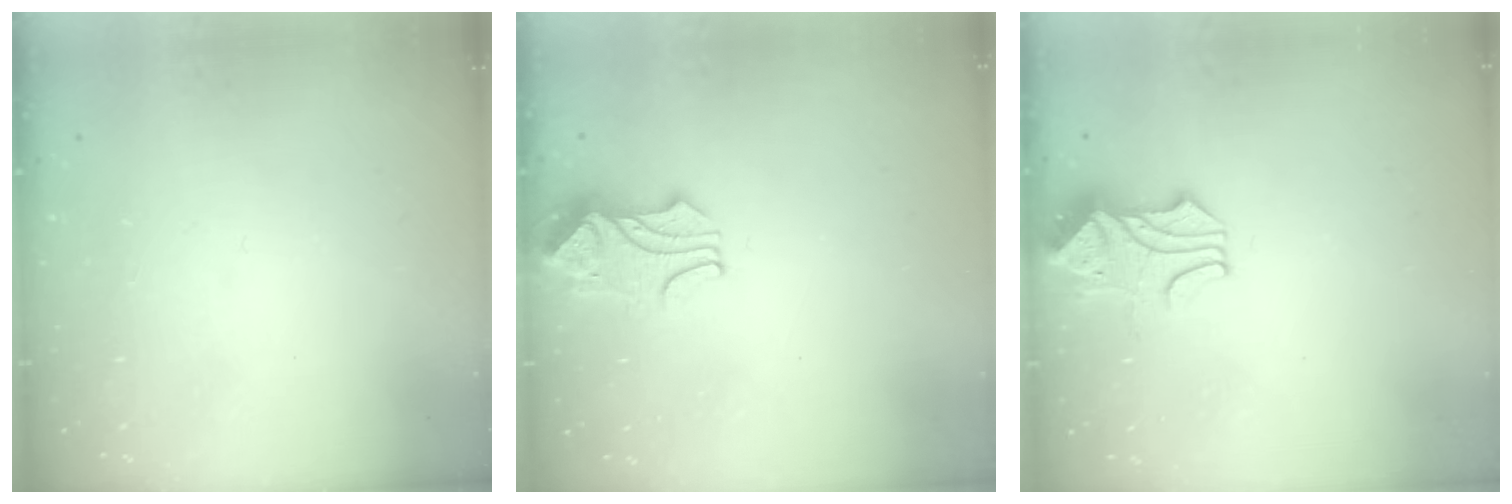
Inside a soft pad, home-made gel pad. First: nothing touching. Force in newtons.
{"total": 2.1, "press": 2.0, "slide": 0.6}
{"total": 2.2, "press": 1.9, "slide": 1.1}